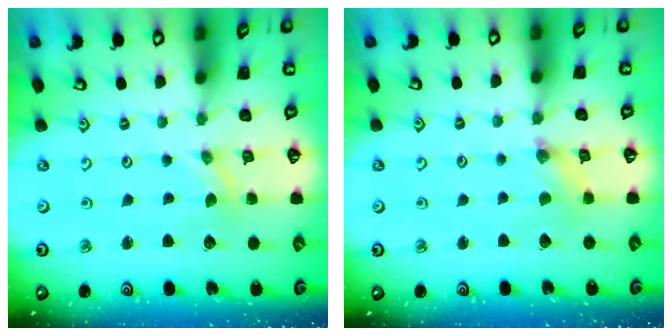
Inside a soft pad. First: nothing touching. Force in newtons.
{"total": 1.6, "press": 1.6, "slide": 0.2}